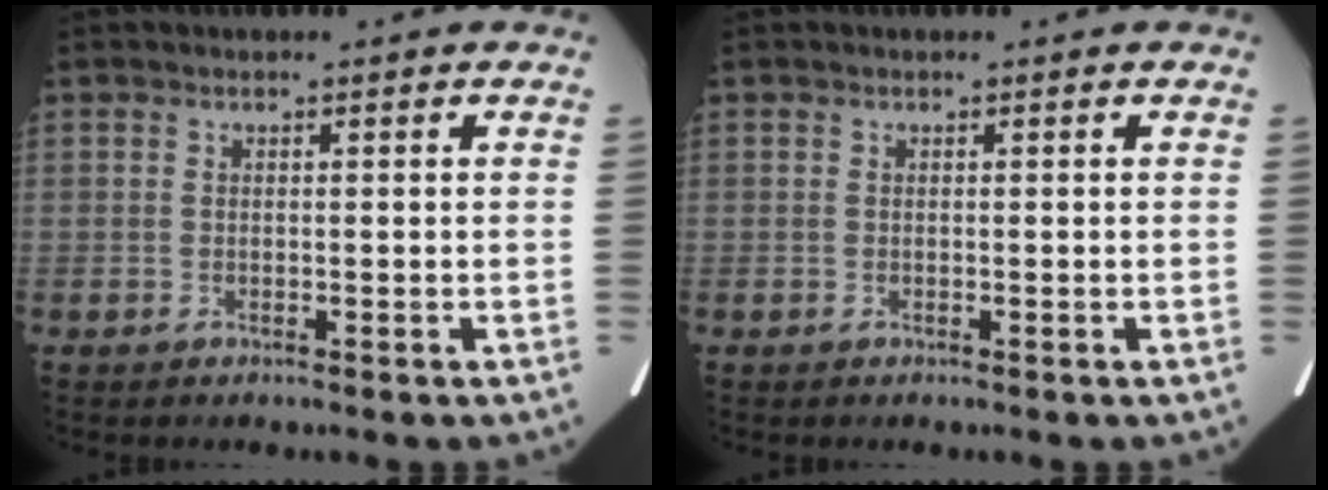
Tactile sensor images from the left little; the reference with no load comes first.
{"total": 0.0}